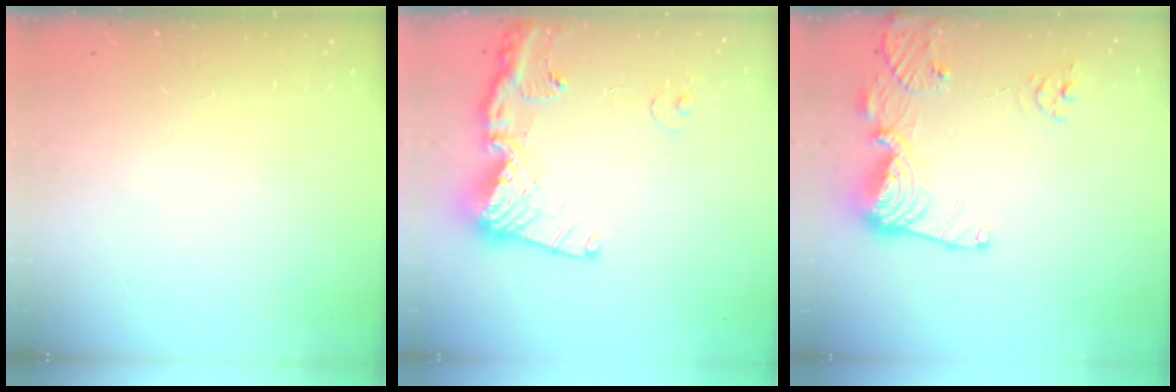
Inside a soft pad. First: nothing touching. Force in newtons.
{"total": 17.6, "press": 17.5, "slide": 2.0}
{"total": 15.3, "press": 15.2, "slide": 1.7}